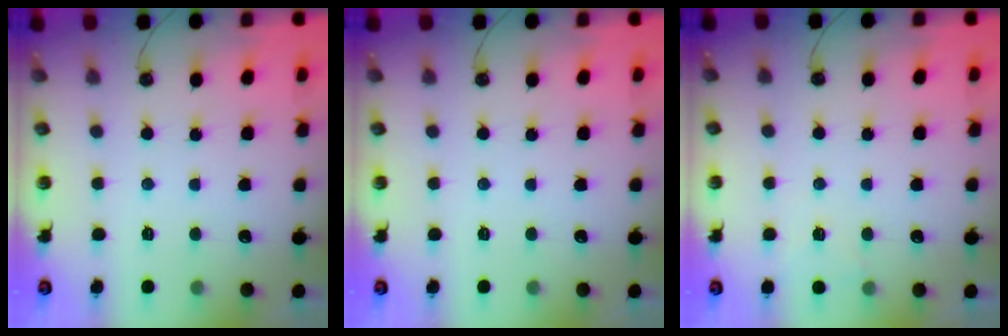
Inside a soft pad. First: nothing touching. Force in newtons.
{"total": 0.0}
{"total": 3.4, "press": 3.1, "slide": 1.4}